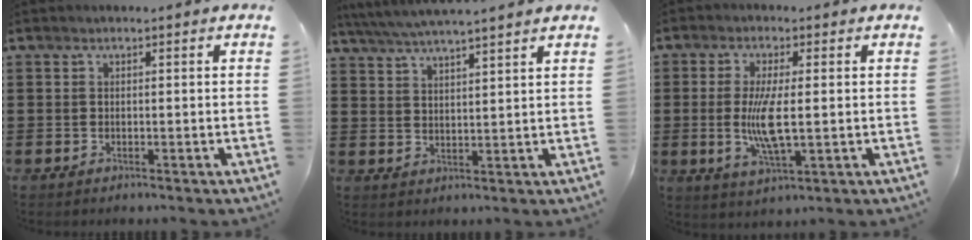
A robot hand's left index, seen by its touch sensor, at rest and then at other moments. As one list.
[{"total": 4.5, "force": [4.2, -0.4, 1.7], "torque": [-0.045, -0.019, 0.073]}, {"total": 7.2, "force": [-0.2, 1.7, 7.0], "torque": [-0.147, -0.008, -0.011]}]